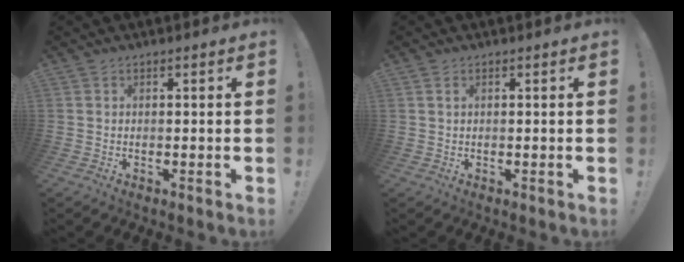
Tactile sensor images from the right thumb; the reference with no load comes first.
{"total": 1.4, "force": [0.7, 0.7, 1.0], "torque": [-0.021, 0.002, 0.013]}